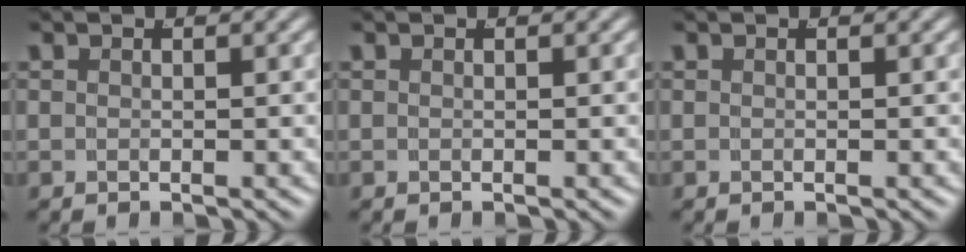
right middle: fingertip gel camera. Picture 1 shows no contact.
{"total": 0.0}
{"total": 0.0}